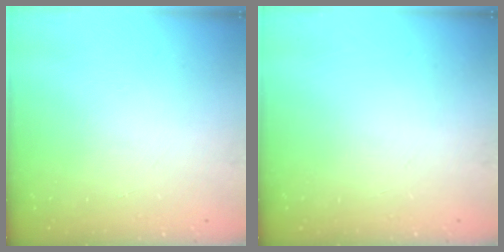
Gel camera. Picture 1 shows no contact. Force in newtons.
{"total": 0.0}